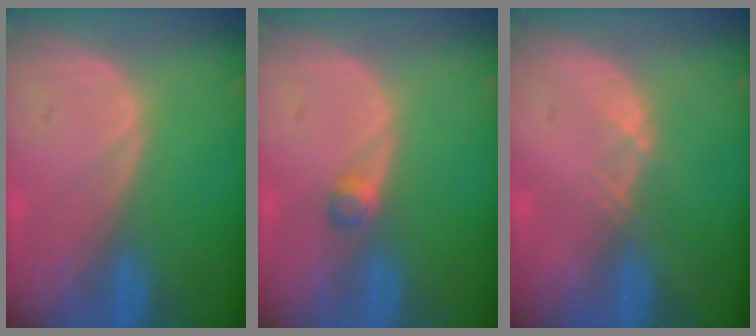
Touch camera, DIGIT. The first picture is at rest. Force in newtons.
{"total": 1.8, "press": 1.6, "slide": 0.8}
{"total": 1.0, "press": 0.8, "slide": 0.5}